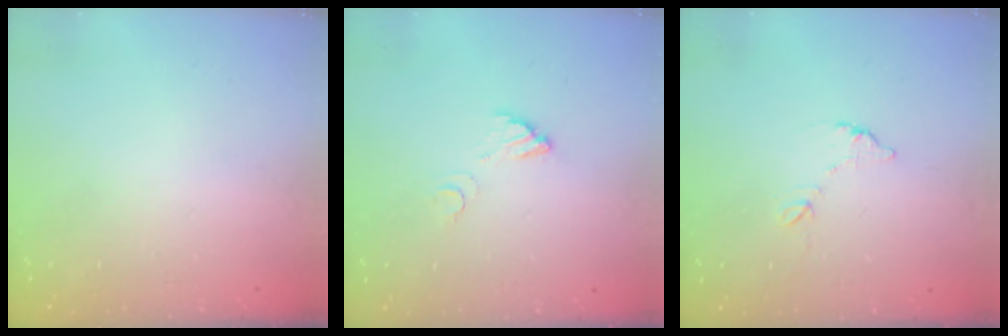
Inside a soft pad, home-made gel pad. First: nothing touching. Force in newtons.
{"total": 3.6, "press": 3.6, "slide": 0.3}
{"total": 6.2, "press": 6.2, "slide": 0.4}